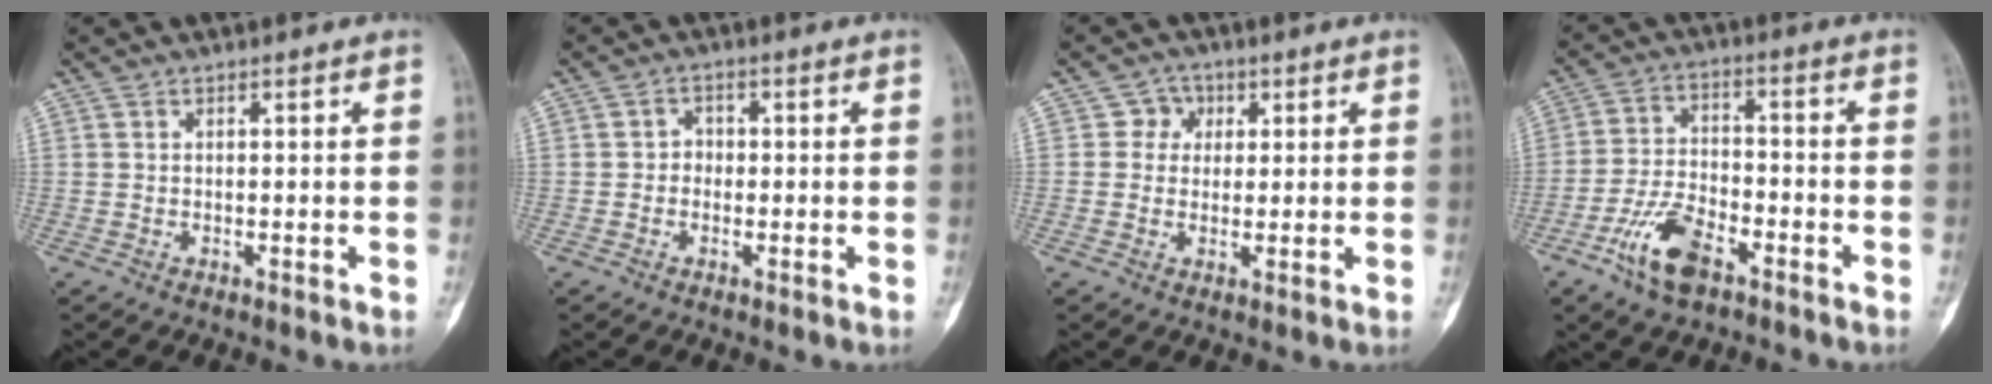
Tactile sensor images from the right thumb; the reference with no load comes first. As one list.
[{"total": 2.1, "force": [-0.4, 1.9, 0.9], "torque": [0.006, 0.010, -0.013]}, {"total": 3.9, "force": [1.1, 3.6, 1.1], "torque": [0.011, 0.005, 0.009]}, {"total": 10.0, "force": [-5.7, 4.6, 6.7], "torque": [-0.133, 0.026, -0.108]}]